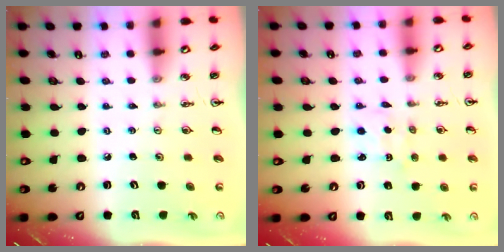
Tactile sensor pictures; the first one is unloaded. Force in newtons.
{"total": 2.1, "press": 2.1, "slide": 0.3}